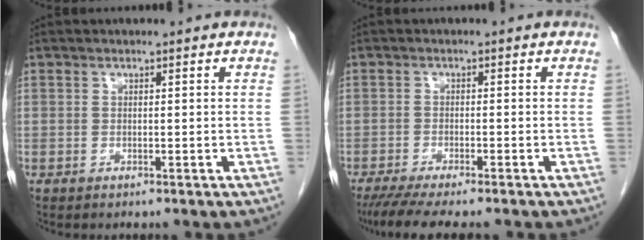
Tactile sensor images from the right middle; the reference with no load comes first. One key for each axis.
{"total": 9.1, "fx": -7.8, "fy": 1.2, "fz": 4.5, "tx": -0.070, "ty": -0.020, "tz": -0.121}